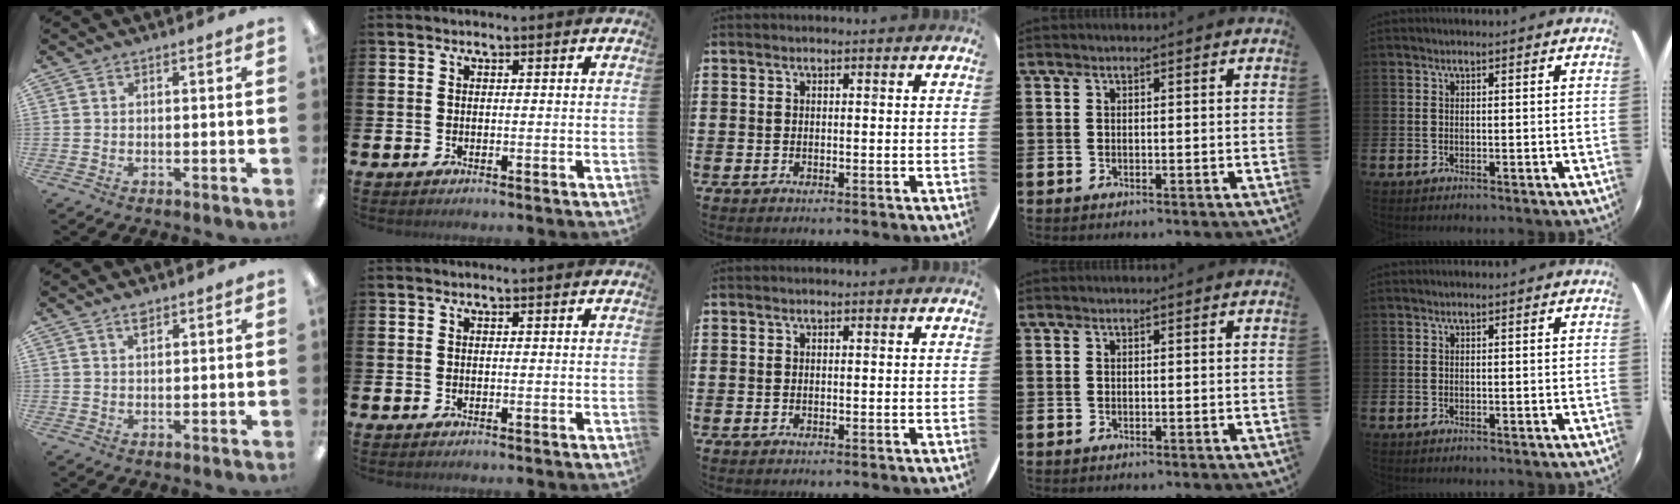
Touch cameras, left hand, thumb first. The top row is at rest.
{"thumb": {"total": 2.2, "force": [1.7, 0.7, 1.2], "torque": [-0.020, -0.002, 0.029]}}